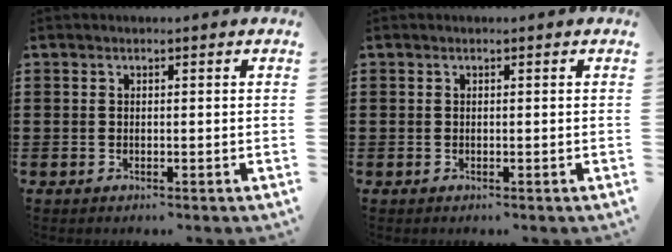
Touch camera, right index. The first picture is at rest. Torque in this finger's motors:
{"motor_torque": [2.14, 0.00, 0.00, 0.00]}